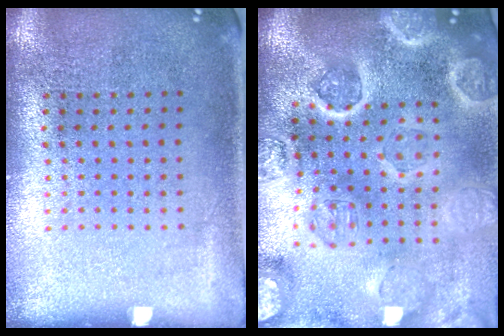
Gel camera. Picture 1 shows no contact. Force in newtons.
{"total": 5.0, "press": 4.3, "slide": 2.4}